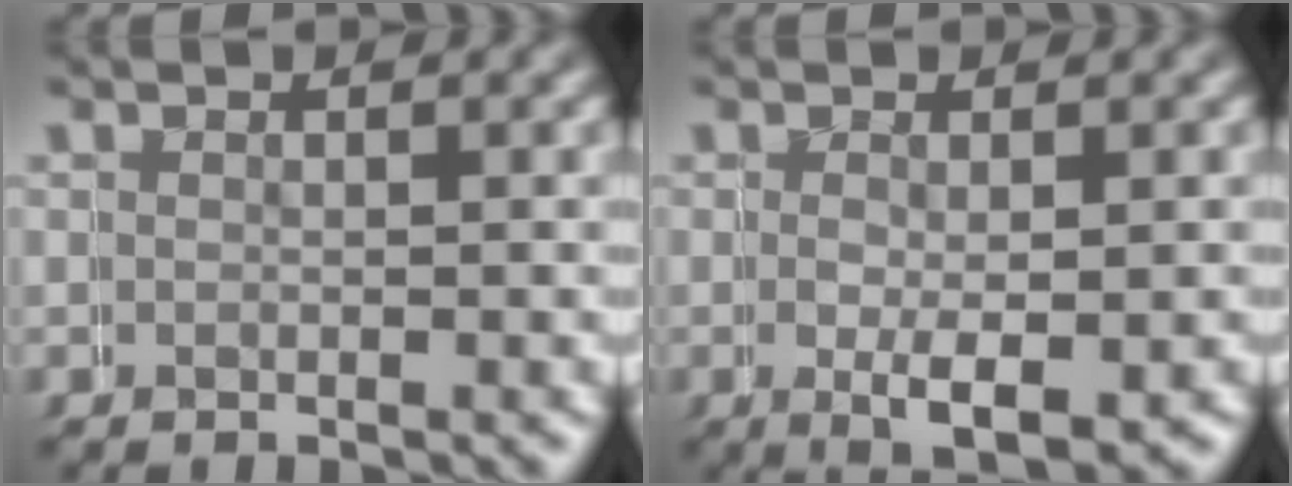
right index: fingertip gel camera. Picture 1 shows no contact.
{"total": 3.3, "force": [-0.5, 1.2, 3.0], "torque": [-0.046, -0.009, 0.004]}